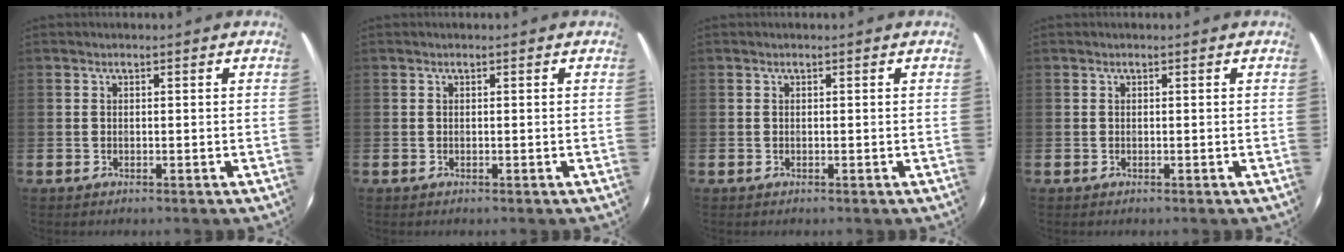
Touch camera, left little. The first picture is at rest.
{"total": 0.0}
{"total": 0.0}
{"total": 0.0}